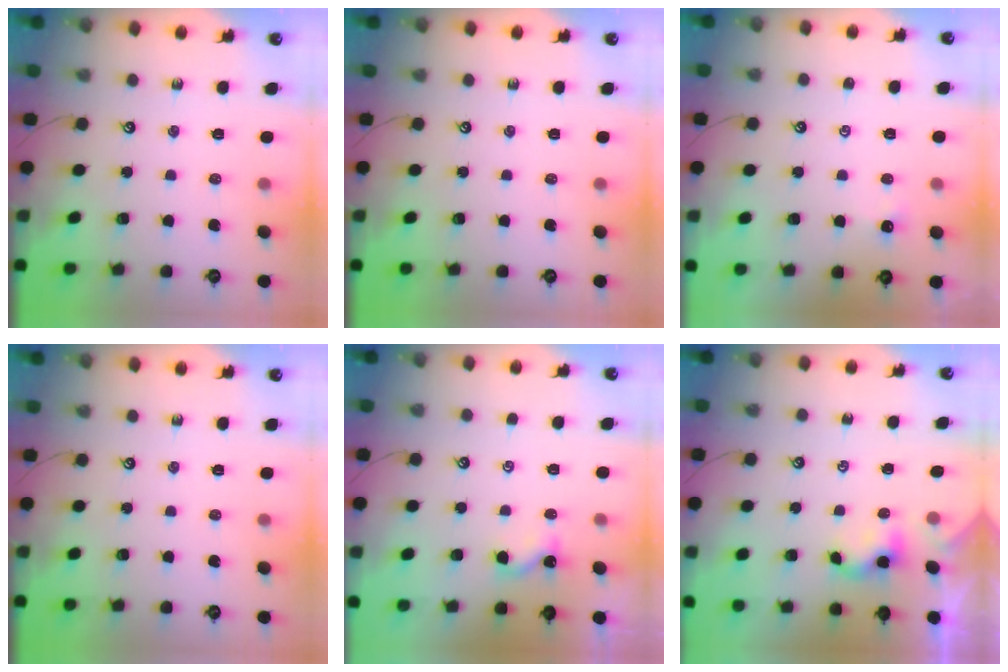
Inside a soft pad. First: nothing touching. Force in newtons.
{"total": 0.0}
{"total": 0.0}
{"total": 0.0}
{"total": 2.1, "press": 2.1, "slide": 0.2}
{"total": 1.7, "press": 1.6, "slide": 0.4}